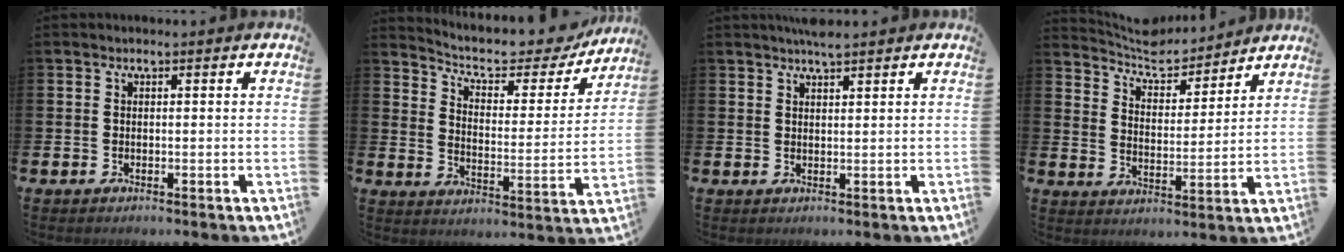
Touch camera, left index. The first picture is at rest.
{"total": 7.3, "force": [6.5, 2.3, 2.3], "torque": [-0.064, -0.051, 0.106]}
{"total": 2.6, "force": [2.5, 0.3, 0.8], "torque": [-0.007, -0.010, 0.041]}
{"total": 6.9, "force": [6.6, 1.7, 1.1], "torque": [-0.046, -0.051, 0.115]}